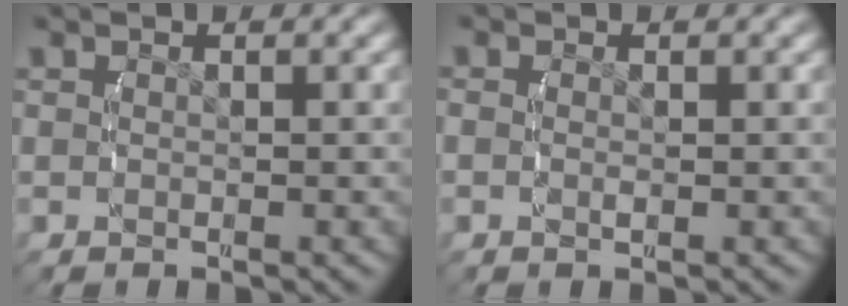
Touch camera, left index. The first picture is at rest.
{"total": 1.2, "force": [-0.1, 1.0, 0.7], "torque": [-0.018, -0.005, -0.004]}